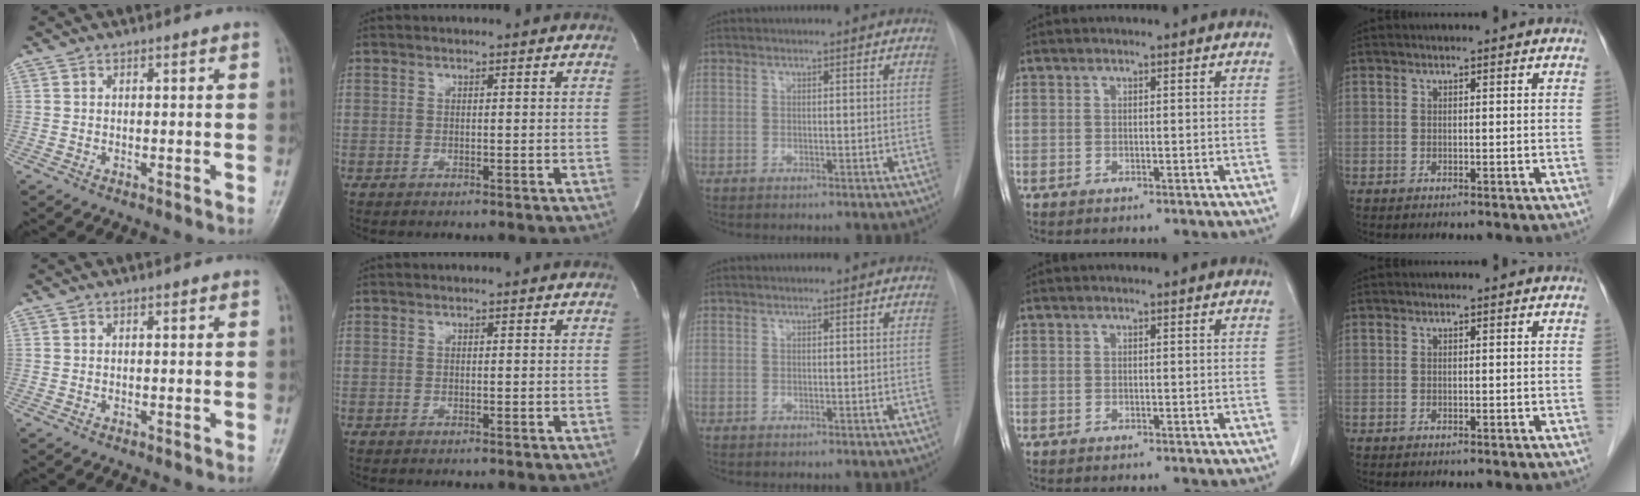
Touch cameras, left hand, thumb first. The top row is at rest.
{}